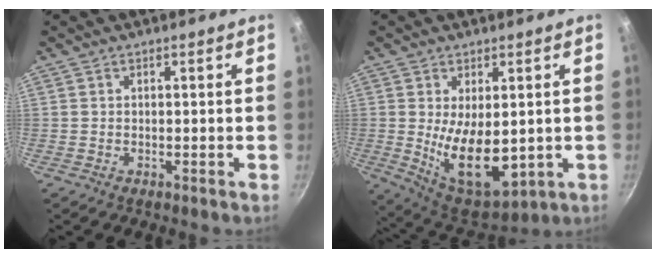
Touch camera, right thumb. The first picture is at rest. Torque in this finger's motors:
{"motor_torque": [-0.66, 1.21, 1.65, -0.01, 0.11]}